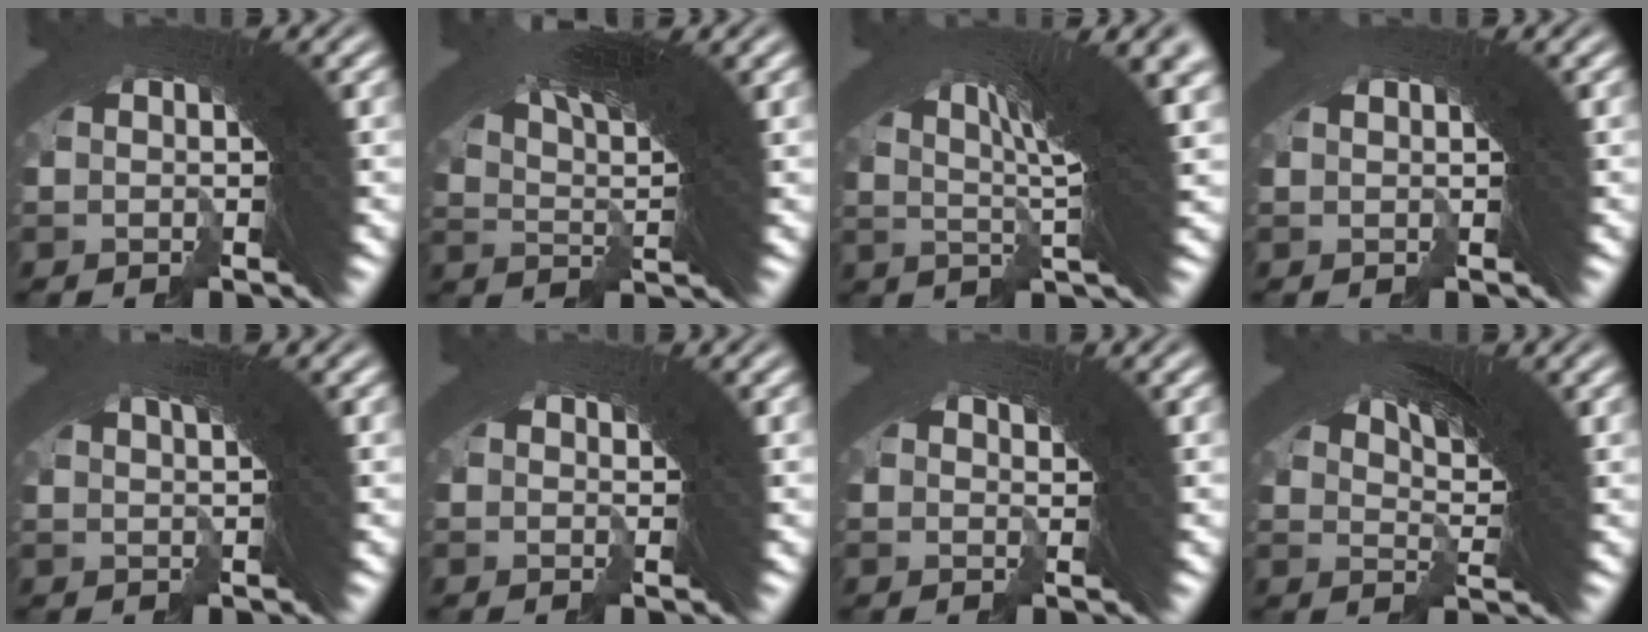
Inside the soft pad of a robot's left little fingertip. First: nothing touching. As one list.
[{"total": 9.0, "force": [5.0, 0.3, 7.5], "torque": [-0.120, 0.025, 0.078]}, {"total": 10.7, "force": [5.2, 0.3, 9.4], "torque": [-0.114, 0.056, 0.074]}, {"total": 0.6, "force": [0.2, -0.6, 0.0], "torque": [-0.003, -0.001, 0.007]}, {"total": 3.9, "force": [2.9, -0.8, 2.6], "torque": [-0.029, 0.037, 0.039]}, {"total": 0.6, "force": [-0.1, 0.1, 0.5], "torque": [-0.013, -0.009, 0.002]}, {"total": 1.1, "force": [0.5, -0.3, 0.9], "torque": [-0.015, -0.006, 0.012]}, {"total": 7.6, "force": [4.8, 0.7, 5.8], "torque": [-0.071, 0.032, 0.072]}]